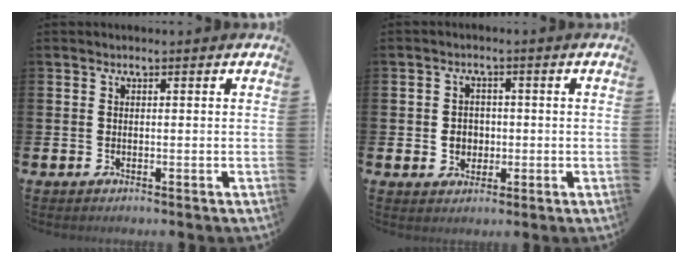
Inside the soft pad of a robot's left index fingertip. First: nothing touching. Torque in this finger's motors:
{"motor_torque": [0.62, -0.05, 0.06, 0.07]}